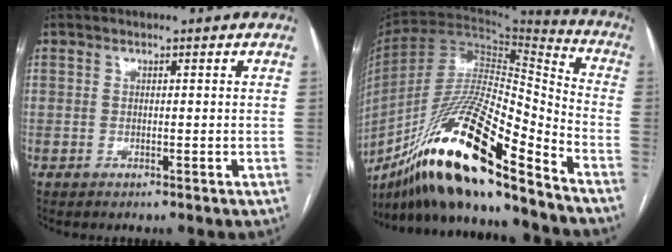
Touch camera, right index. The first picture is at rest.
{"total": 24.2, "force": [-16.2, 2.6, 17.7], "torque": [-0.322, -0.031, -0.294]}